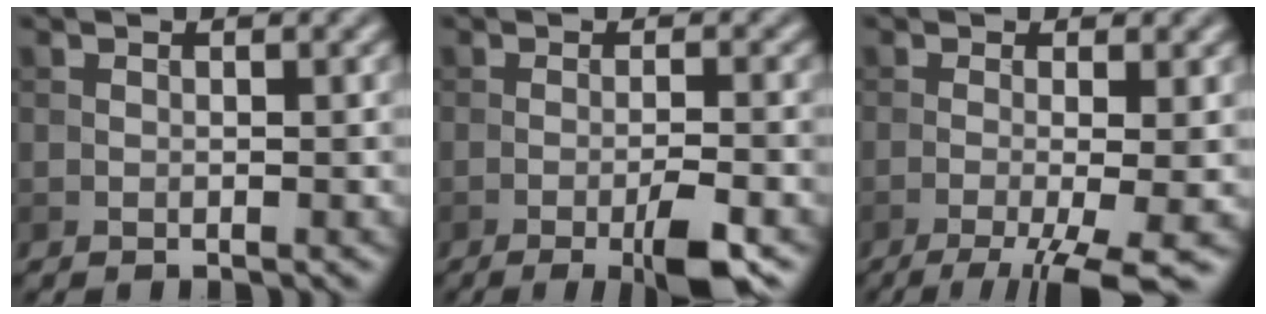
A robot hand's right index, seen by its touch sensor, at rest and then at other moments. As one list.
[{"total": 4.7, "force": [-2.1, 0.8, 4.1], "torque": [-0.065, -0.002, -0.037]}, {"total": 7.3, "force": [-3.1, 1.8, 6.3], "torque": [-0.090, -0.012, -0.047]}]